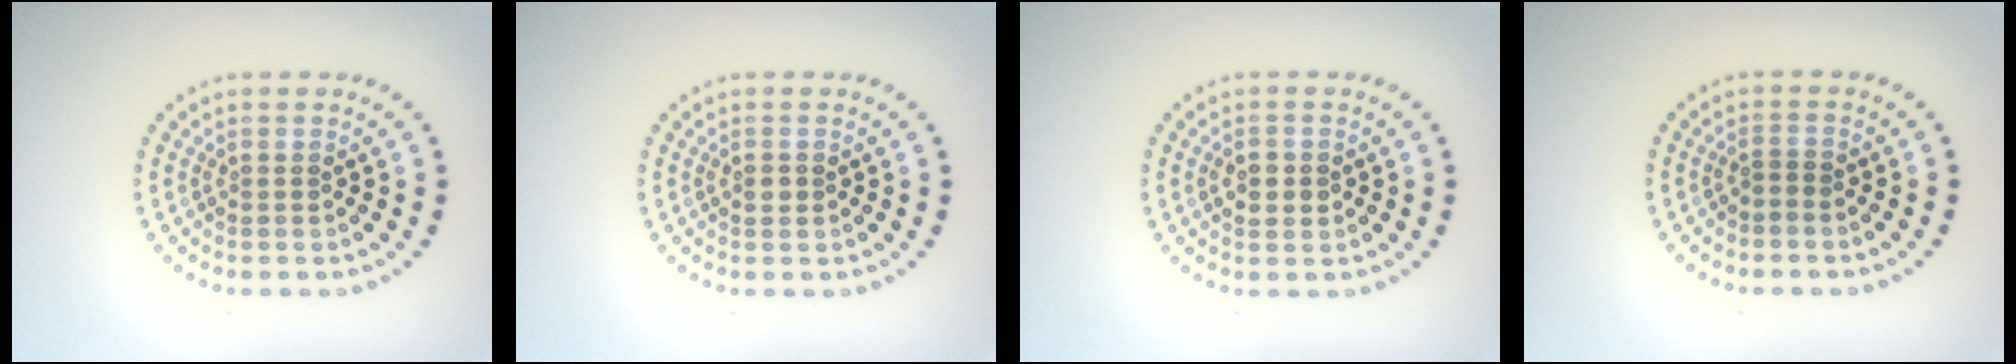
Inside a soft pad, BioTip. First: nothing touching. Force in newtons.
{"total": 1.0, "press": 1.0, "slide": 0.3}
{"total": 2.5, "press": 2.5, "slide": 0.0}
{"total": 0.6, "press": 0.3, "slide": 0.5}